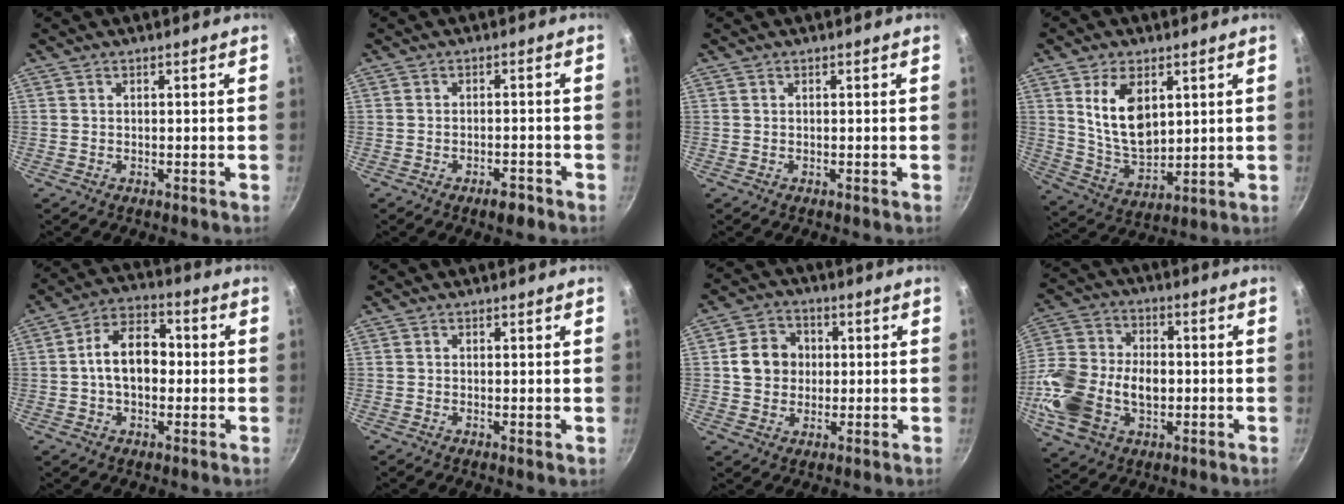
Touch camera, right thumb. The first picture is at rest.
{"total": 3.2, "force": [-2.2, 1.1, 2.0], "torque": [-0.030, 0.010, -0.035]}
{"total": 0.0}
{"total": 11.7, "force": [4.0, 6.7, 8.7], "torque": [-0.137, -0.027, 0.088]}
{"total": 11.0, "force": [0.0, 7.0, 8.5], "torque": [-0.128, 0.028, -0.009]}
{"total": 0.8, "force": [0.0, 0.3, 0.7], "torque": [-0.012, -0.004, -0.003]}
{"total": 8.8, "force": [0.6, 7.7, 4.2], "torque": [-0.044, 0.010, 0.003]}
{"total": 19.7, "force": [-3.2, 13.3, 14.2], "torque": [-0.295, 0.015, -0.051]}